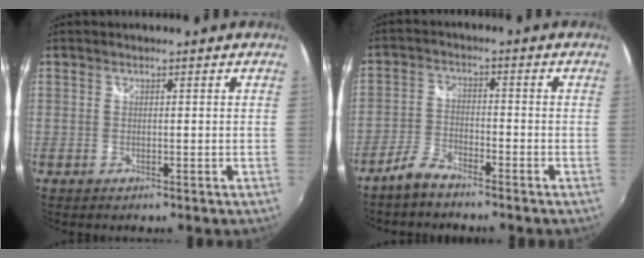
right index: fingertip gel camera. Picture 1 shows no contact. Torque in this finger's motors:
{"motor_torque": [0.29, -0.17, 0.07, 0.04]}